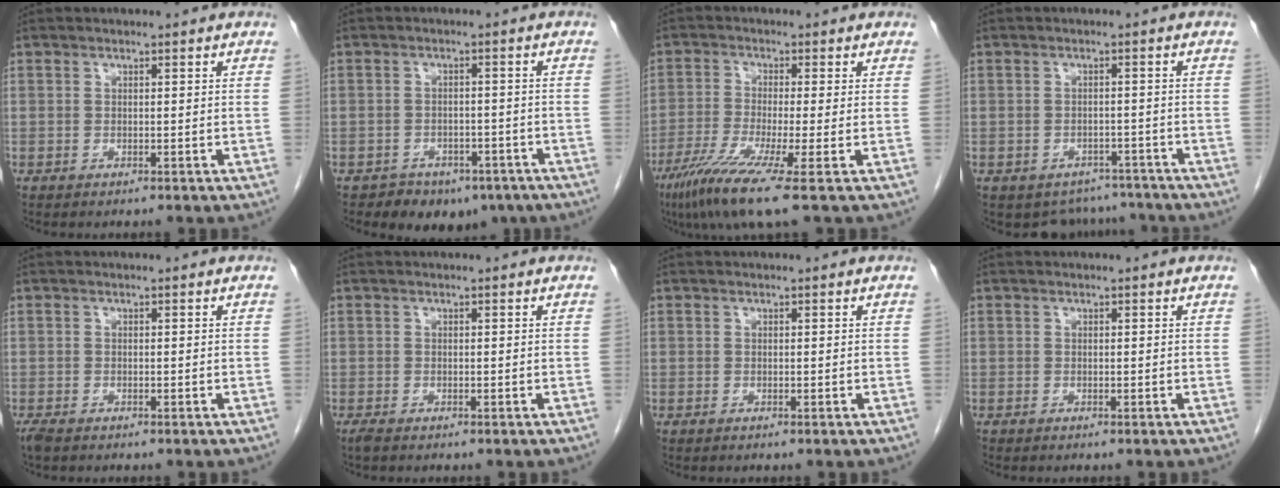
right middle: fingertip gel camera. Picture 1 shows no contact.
{"total": 7.6, "force": [-5.3, 4.9, 2.3], "torque": [-0.023, 0.013, -0.062]}
{"total": 9.2, "force": [-5.4, -0.9, 7.3], "torque": [-0.139, -0.033, -0.099]}
{"total": 6.5, "force": [-5.6, 3.3, -0.1], "torque": [0.010, 0.017, -0.066]}
{"total": 1.7, "force": [-1.3, 0.7, 0.9], "torque": [-0.023, -0.005, -0.021]}
{"total": 0.8, "force": [-0.7, 0.2, 0.4], "torque": [-0.015, -0.004, -0.012]}
{"total": 0.0}
{"total": 0.0}